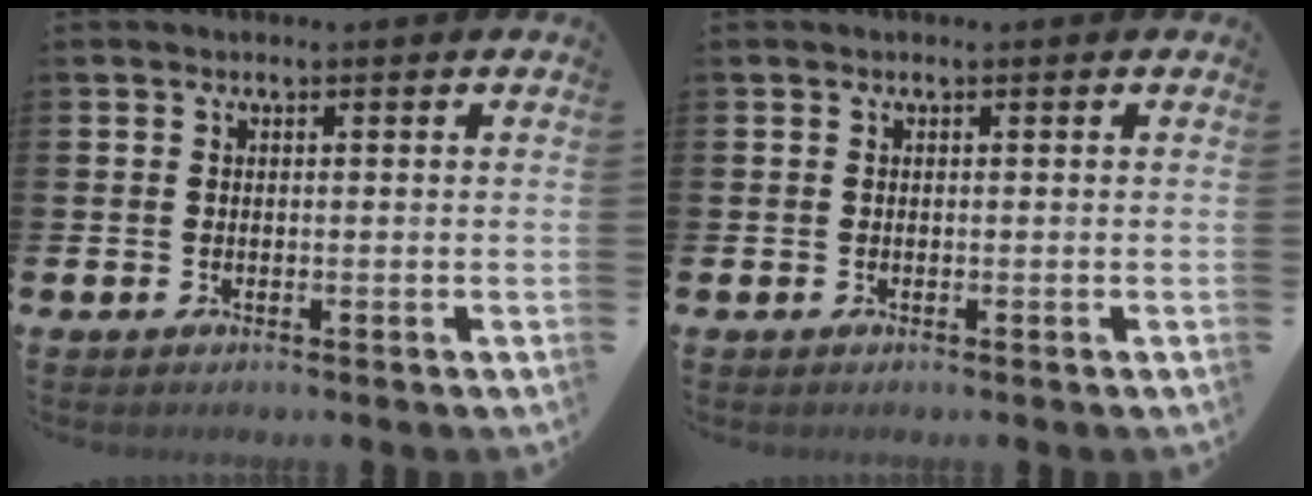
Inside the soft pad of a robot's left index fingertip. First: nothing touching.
{"total": 0.0}